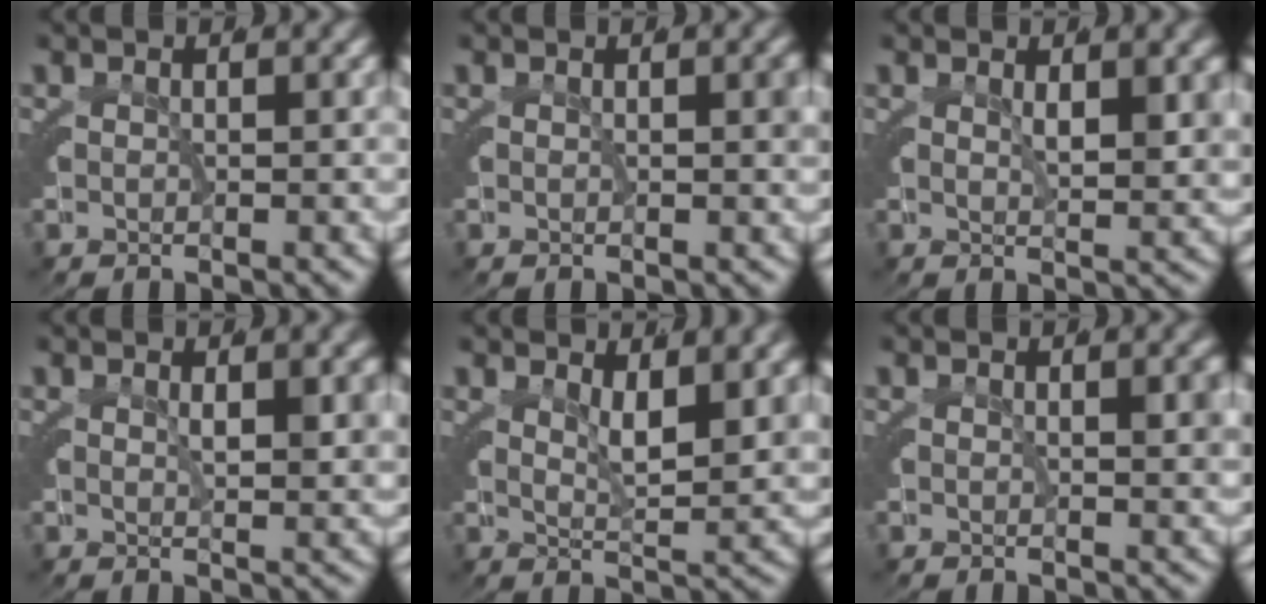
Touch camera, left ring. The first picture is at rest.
{"total": 0.7, "force": [-0.1, 0.0, 0.7], "torque": [-0.004, -0.002, 0.000]}
{"total": 2.7, "force": [1.3, -0.2, 2.3], "torque": [-0.026, -0.014, 0.029]}
{"total": 2.3, "force": [1.0, -0.2, 2.0], "torque": [-0.024, -0.012, 0.022]}
{"total": 3.7, "force": [2.4, -0.1, 2.8], "torque": [-0.032, -0.019, 0.048]}
{"total": 1.3, "force": [0.2, 0.0, 1.3], "torque": [-0.014, -0.006, 0.006]}